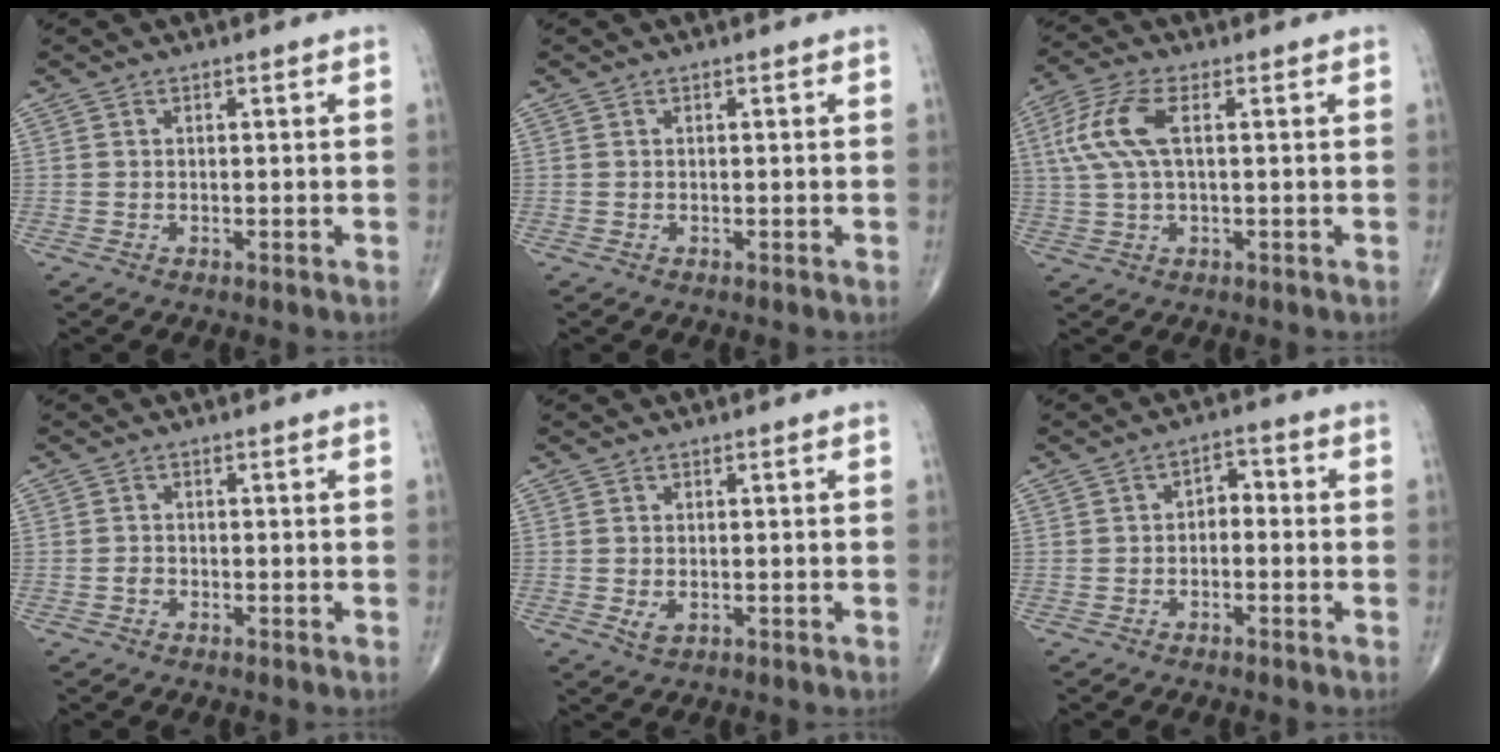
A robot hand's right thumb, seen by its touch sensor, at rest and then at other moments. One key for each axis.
{"total": 0.0}
{"total": 8.9, "fx": 1.9, "fy": 3.5, "fz": 7.9, "tx": -0.198, "ty": 0.019, "tz": 0.035}
{"total": 0.9, "fx": -0.5, "fy": 0.5, "fz": 0.4, "tx": -0.003, "ty": 0.002, "tz": -0.012}
{"total": 1.9, "fx": -0.3, "fy": 1.1, "fz": 1.5, "tx": -0.028, "ty": -0.004, "tz": -0.002}
{"total": 3.3, "fx": -0.7, "fy": 2.2, "fz": 2.4, "tx": -0.020, "ty": 0.023, "tz": -0.023}